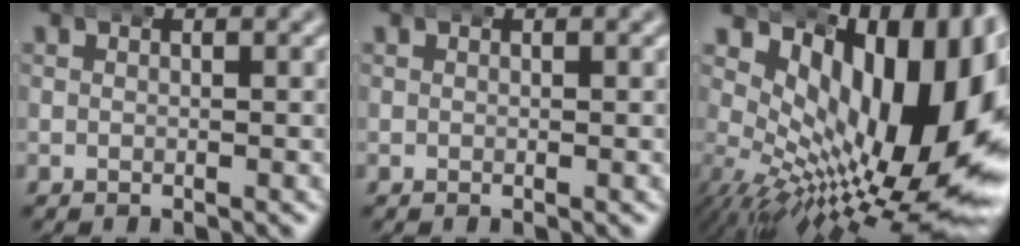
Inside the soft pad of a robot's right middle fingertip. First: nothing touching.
{"total": 0.0}
{"total": 17.1, "force": [0.6, 9.4, 14.2], "torque": [-0.212, -0.037, 0.031]}